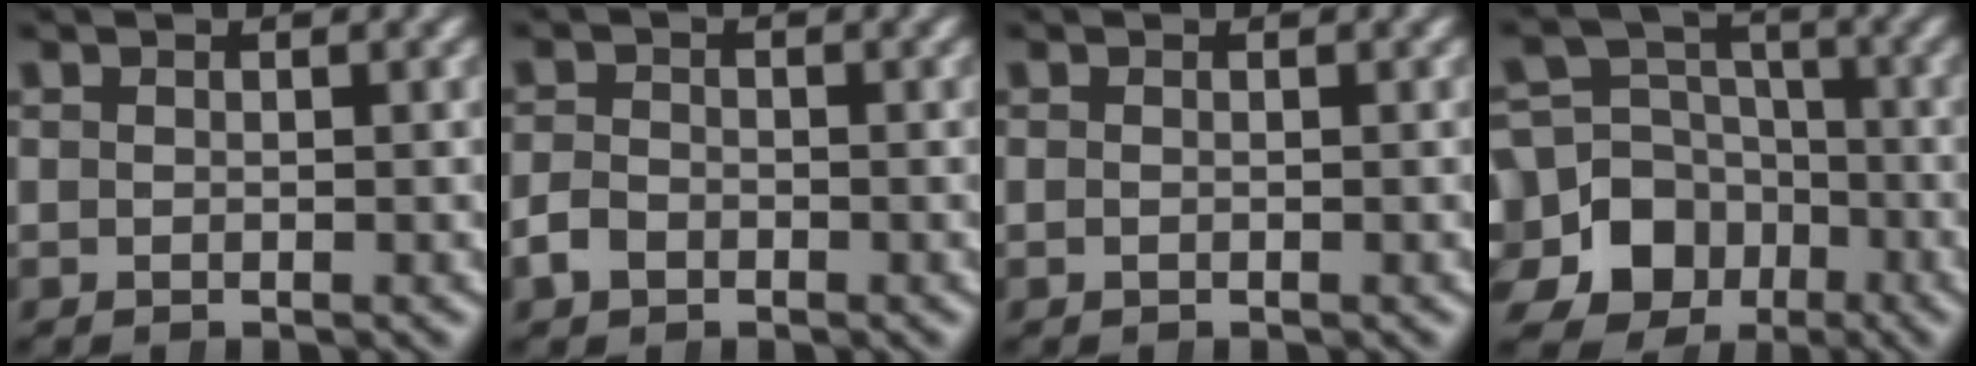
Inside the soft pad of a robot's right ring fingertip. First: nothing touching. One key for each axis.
{"total": 1.3, "fx": -0.9, "fy": 0.8, "fz": 0.4, "tx": -0.005, "ty": -0.001, "tz": -0.016}
{"total": 0.0}
{"total": 14.3, "fx": -5.6, "fy": 12.0, "fz": 5.1, "tx": -0.082, "ty": -0.051, "tz": -0.091}